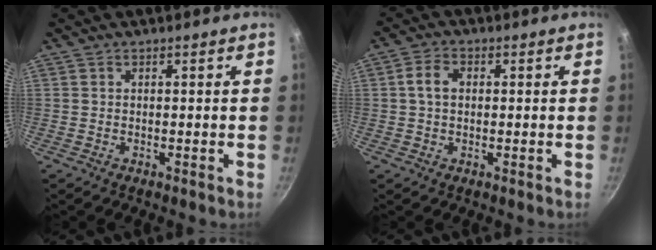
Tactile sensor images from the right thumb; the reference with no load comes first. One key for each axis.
{"total": 3.9, "fx": 0.4, "fy": 2.9, "fz": 2.6, "tx": -0.046, "ty": 0.010, "tz": 0.001}